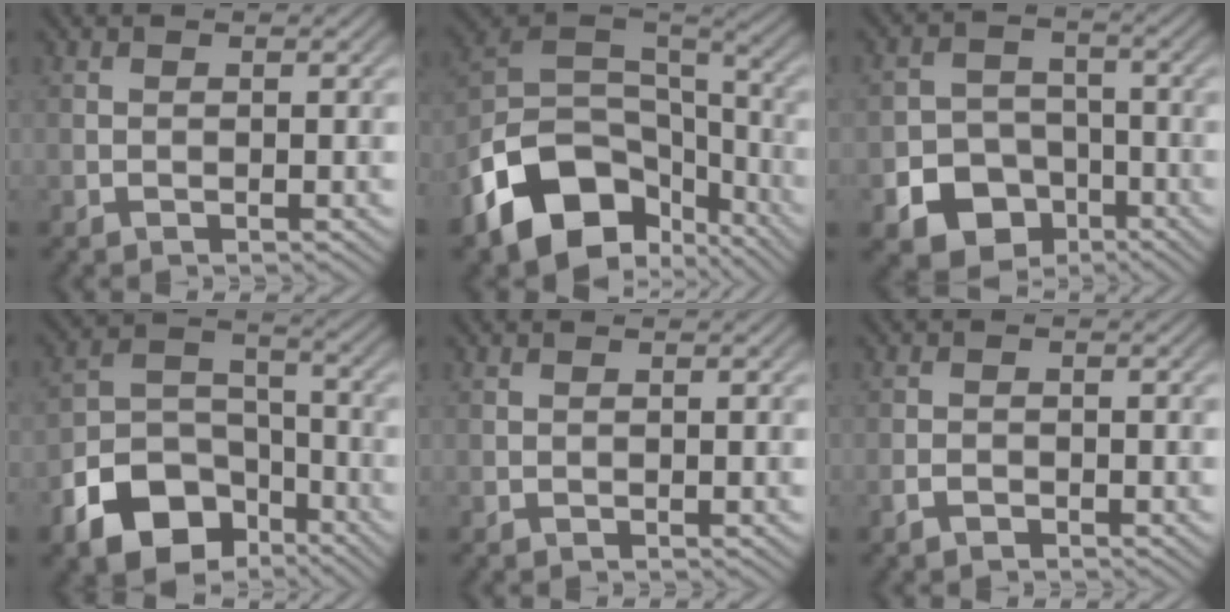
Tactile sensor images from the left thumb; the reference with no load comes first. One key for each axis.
{"total": 15.1, "fx": -7.9, "fy": 9.7, "fz": 8.4, "tx": -0.189, "ty": -0.025, "tz": -0.143}
{"total": 10.1, "fx": -5.5, "fy": 7.9, "fz": 3.4, "tx": -0.060, "ty": -0.035, "tz": -0.111}
{"total": 12.0, "fx": -7.1, "fy": 7.5, "fz": 6.0, "tx": -0.129, "ty": -0.021, "tz": -0.134}
{"total": 0.0}
{"total": 1.4, "fx": -1.1, "fy": 0.7, "fz": 0.7, "tx": -0.013, "ty": 0.000, "tz": -0.022}